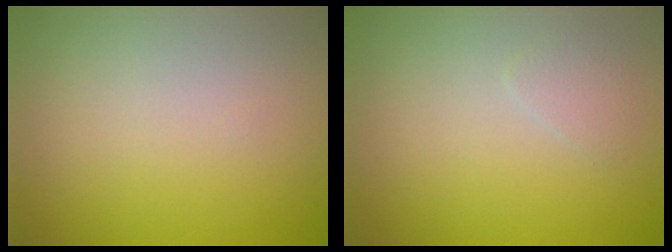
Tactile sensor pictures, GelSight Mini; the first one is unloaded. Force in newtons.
{"total": 1.0, "press": 1.0, "slide": 0.0}